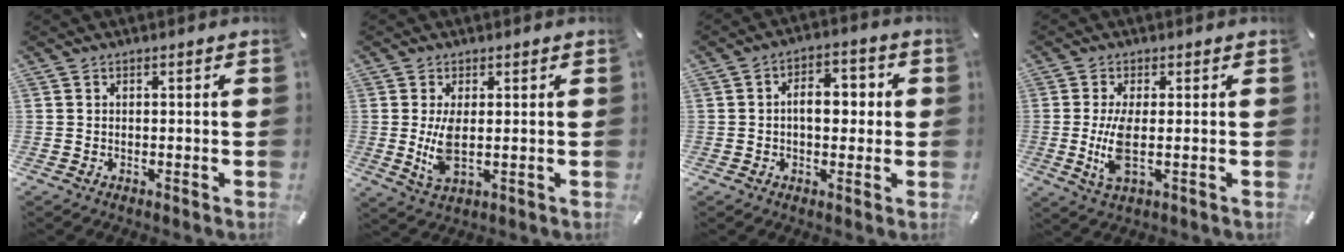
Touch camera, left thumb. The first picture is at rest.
{"total": 6.4, "force": [0.6, 2.5, 5.9], "torque": [-0.127, -0.013, 0.008]}
{"total": 7.1, "force": [-0.2, 4.6, 5.5], "torque": [-0.071, 0.003, -0.011]}
{"total": 7.5, "force": [-0.3, 2.3, 7.1], "torque": [-0.157, -0.018, -0.006]}